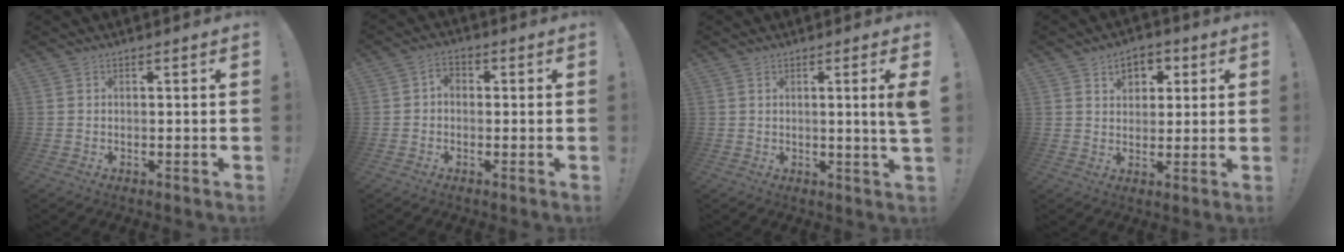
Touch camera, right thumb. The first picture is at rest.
{"total": 3.1, "force": [-0.6, 2.3, 1.9], "torque": [-0.034, 0.010, -0.012]}
{"total": 5.1, "force": [0.9, -0.7, 5.0], "torque": [-0.076, -0.009, 0.010]}
{"total": 6.6, "force": [2.9, 5.3, 2.7], "torque": [-0.039, -0.009, 0.054]}